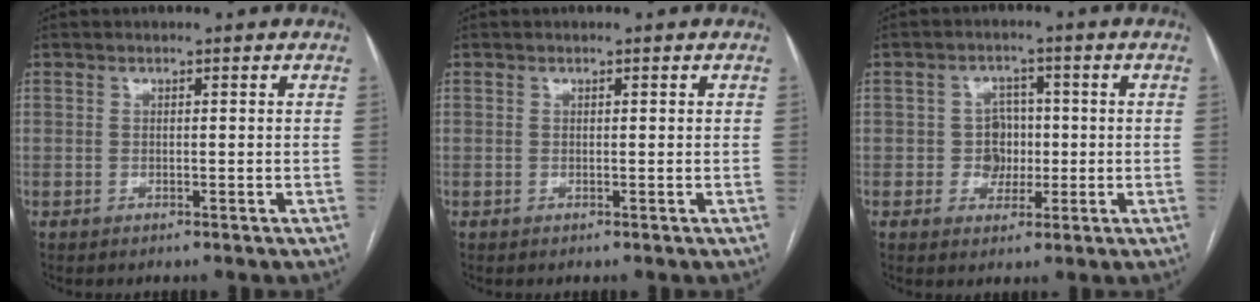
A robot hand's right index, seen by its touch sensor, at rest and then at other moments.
{"total": 0.0}
{"total": 4.2, "force": [-0.3, 4.0, 1.5], "torque": [-0.018, 0.015, 0.003]}